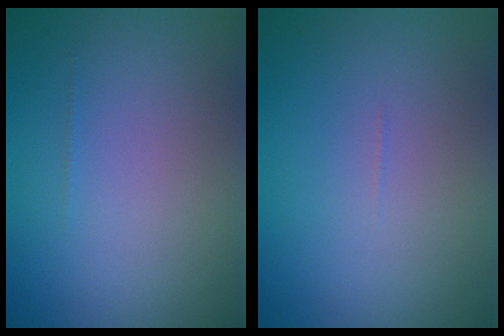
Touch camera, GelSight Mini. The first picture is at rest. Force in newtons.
{"total": 0.0}